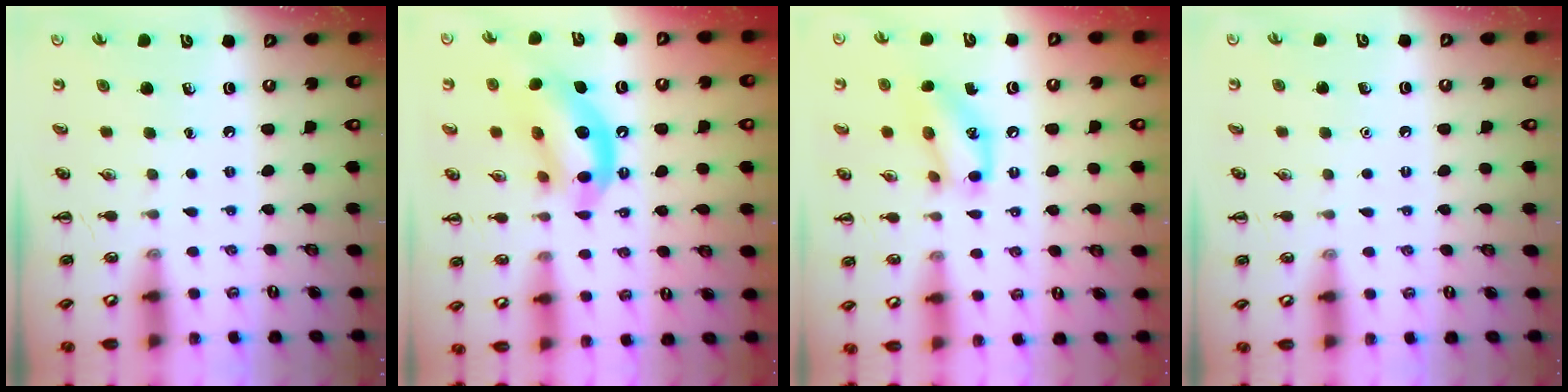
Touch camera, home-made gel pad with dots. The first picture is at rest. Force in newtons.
{"total": 13.8, "press": 13.3, "slide": 3.4}
{"total": 12.8, "press": 12.5, "slide": 2.5}
{"total": 1.6, "press": 1.6, "slide": 0.1}